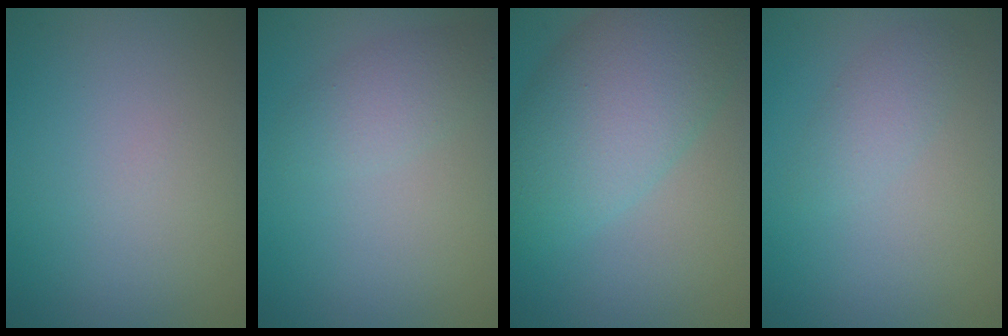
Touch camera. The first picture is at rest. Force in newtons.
{"total": 2.2, "press": 2.2, "slide": 0.1}
{"total": 8.2, "press": 8.2, "slide": 0.3}
{"total": 1.6, "press": 1.6, "slide": 0.0}